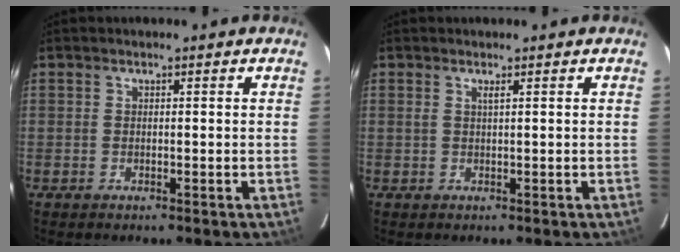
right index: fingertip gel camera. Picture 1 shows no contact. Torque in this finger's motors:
{"motor_torque": [0.04, 0.08, 0.02, 0.02]}